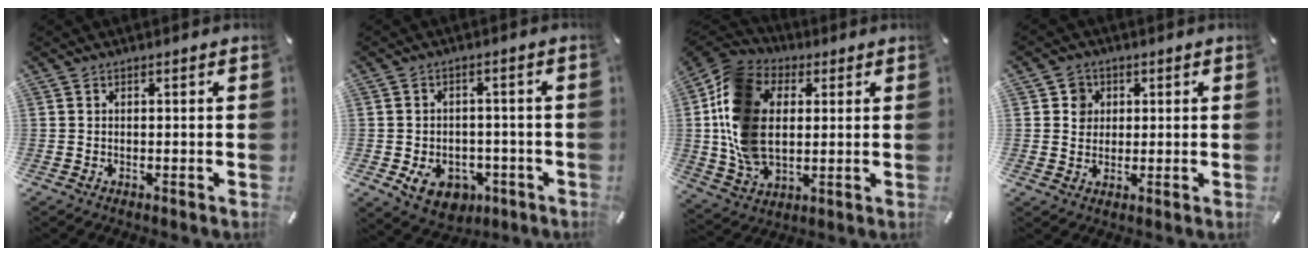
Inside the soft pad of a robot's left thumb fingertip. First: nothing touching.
{"total": 8.4, "force": [-3.0, 6.7, 4.2], "torque": [-0.061, 0.016, -0.052]}
{"total": 15.7, "force": [1.8, 12.0, 10.0], "torque": [-0.234, 0.006, 0.034]}
{"total": 4.5, "force": [0.9, 4.3, 0.9], "torque": [-0.004, 0.001, 0.010]}